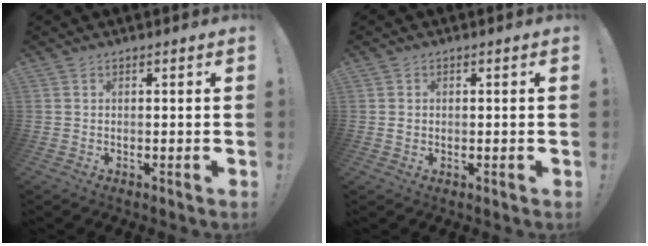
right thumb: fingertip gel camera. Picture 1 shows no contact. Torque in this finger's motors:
{"motor_torque": [-0.20, 0.32, -0.14, 0.08, 0.00]}